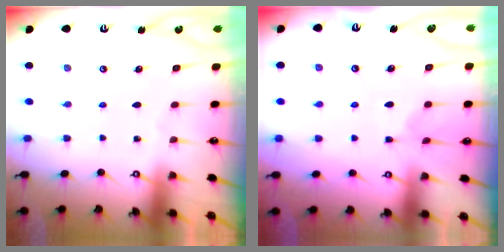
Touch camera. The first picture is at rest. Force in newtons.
{"total": 1.7, "press": 1.5, "slide": 0.7}